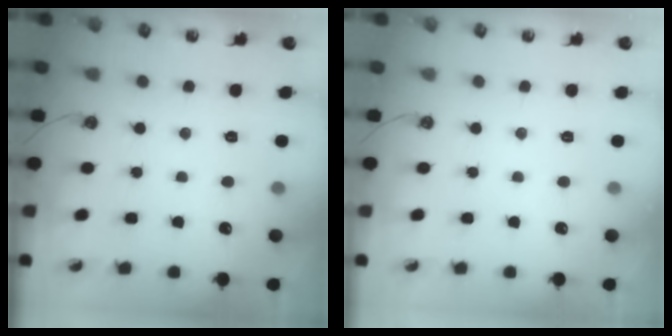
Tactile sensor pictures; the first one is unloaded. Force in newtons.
{"total": 0.0}